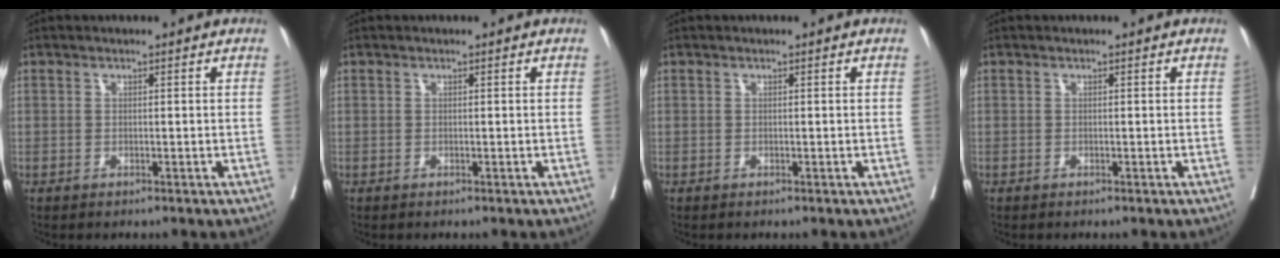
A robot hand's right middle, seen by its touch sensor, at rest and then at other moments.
{"total": 0.0}
{"total": 0.0}
{"total": 0.0}